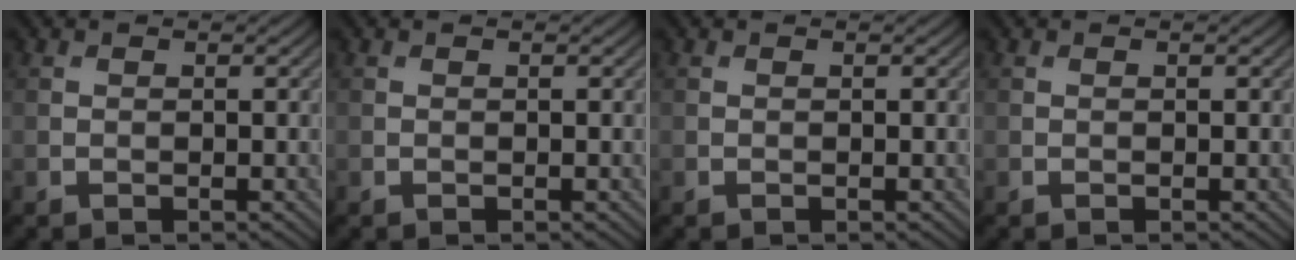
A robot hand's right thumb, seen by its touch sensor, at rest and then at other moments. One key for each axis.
{"total": 0.0}
{"total": 0.0}
{"total": 0.0}